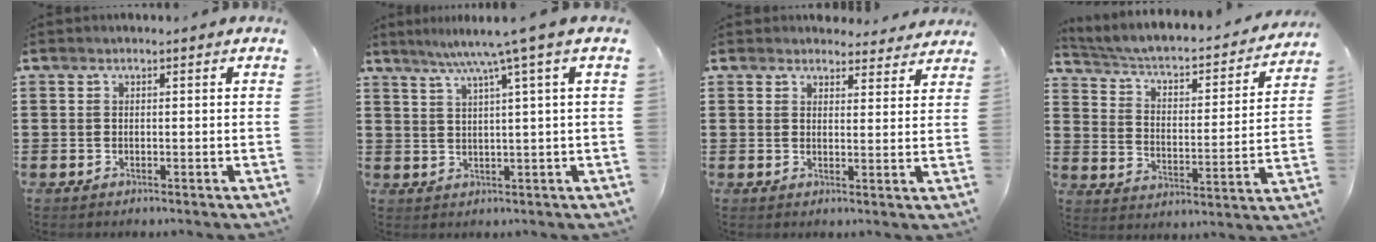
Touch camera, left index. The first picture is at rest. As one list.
[{"total": 5.8, "force": [3.4, -0.9, 4.5], "torque": [-0.096, -0.009, 0.055]}, {"total": 3.6, "force": [3.5, 0.9, 0.5], "torque": [-0.012, -0.012, 0.065]}, {"total": 3.3, "force": [2.5, 1.0, 1.8], "torque": [-0.052, -0.026, 0.032]}]